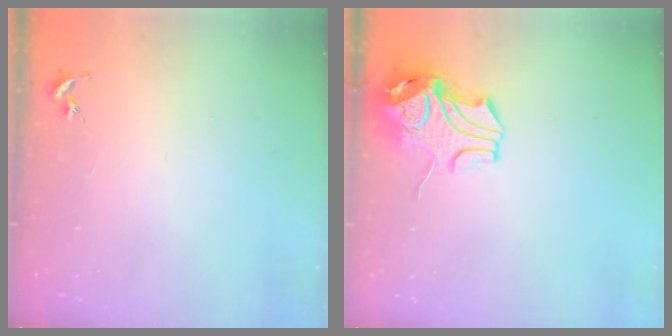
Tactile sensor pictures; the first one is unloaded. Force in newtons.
{"total": 10.5, "press": 10.3, "slide": 1.7}